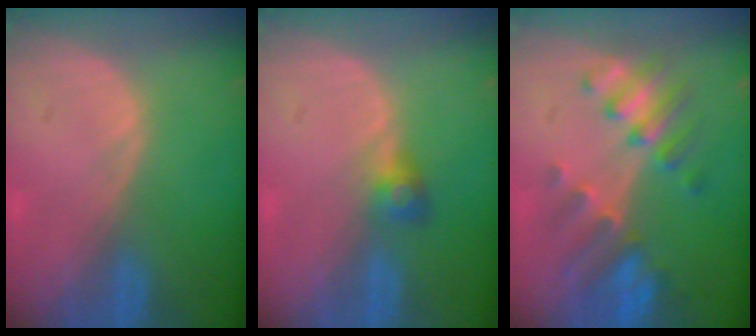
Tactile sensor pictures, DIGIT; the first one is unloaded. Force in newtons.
{"total": 2.6, "press": 2.5, "slide": 0.7}
{"total": 7.4, "press": 7.2, "slide": 1.9}